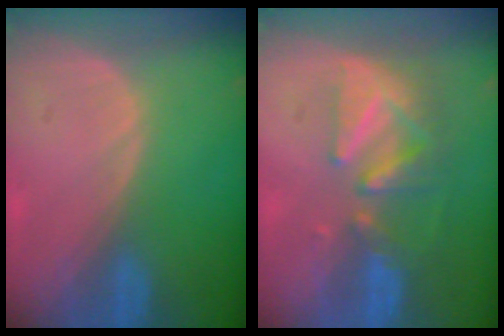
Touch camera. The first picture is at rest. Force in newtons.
{"total": 8.5, "press": 7.8, "slide": 3.4}